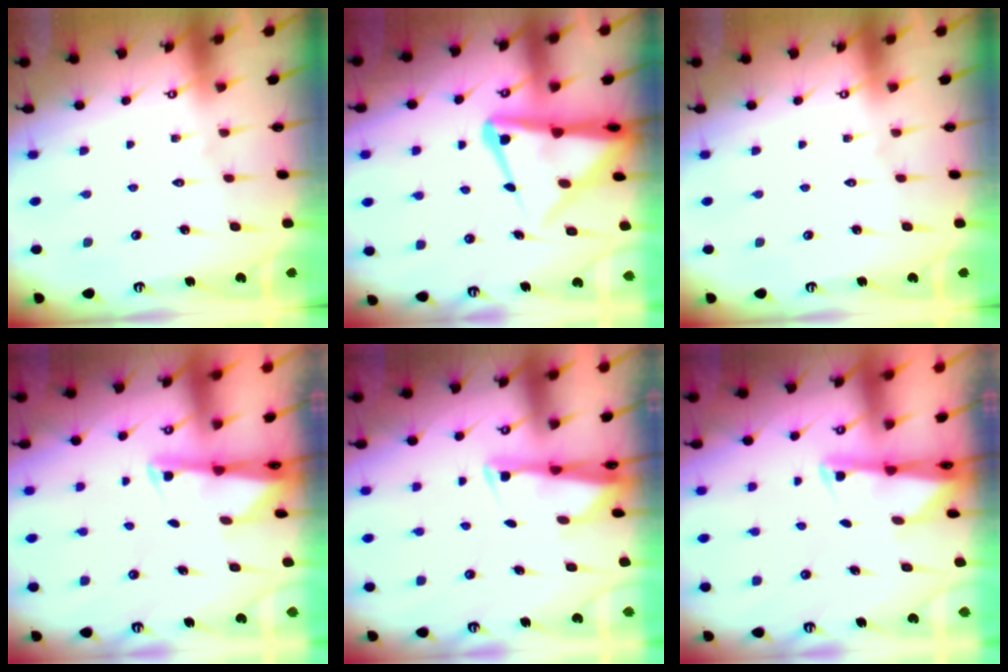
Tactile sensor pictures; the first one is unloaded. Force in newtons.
{"total": 11.5, "press": 11.4, "slide": 1.0}
{"total": 0.0}
{"total": 1.9, "press": 1.9, "slide": 0.3}
{"total": 2.7, "press": 2.7, "slide": 0.6}
{"total": 1.9, "press": 1.9, "slide": 0.3}